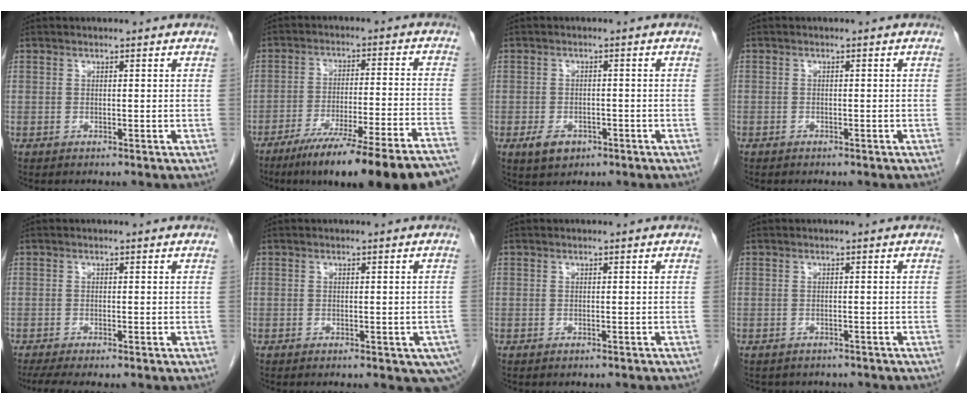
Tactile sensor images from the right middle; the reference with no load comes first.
{"total": 21.2, "force": [-17.3, 0.6, 12.2], "torque": [-0.130, -0.015, -0.260]}
{"total": 3.8, "force": [-2.1, 2.4, 2.1], "torque": [-0.037, -0.001, -0.024]}
{"total": 0.7, "force": [-0.5, 0.4, 0.1], "torque": [-0.006, 0.003, -0.010]}
{"total": 5.2, "force": [-4.1, 0.8, 3.0], "torque": [-0.045, -0.012, -0.065]}
{"total": 6.3, "force": [-3.7, 2.4, 4.5], "torque": [-0.037, -0.007, -0.051]}
{"total": 1.6, "force": [-1.5, 0.5, 0.5], "torque": [-0.013, -0.003, -0.018]}
{"total": 4.8, "force": [-4.2, 2.1, 1.0], "torque": [-0.016, 0.005, -0.045]}